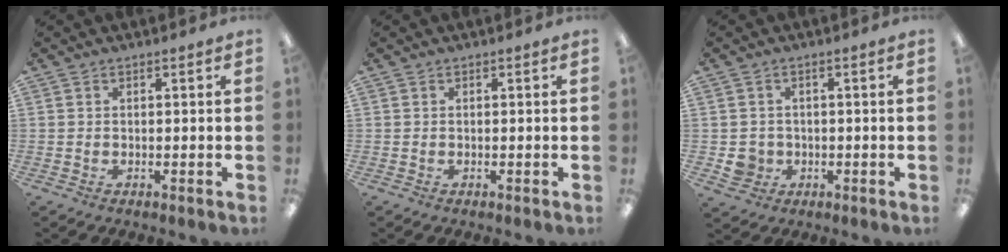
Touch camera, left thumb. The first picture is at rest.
{"total": 0.0}
{"total": 4.0, "force": [-0.6, 3.8, 0.9], "torque": [-0.012, 0.005, -0.010]}